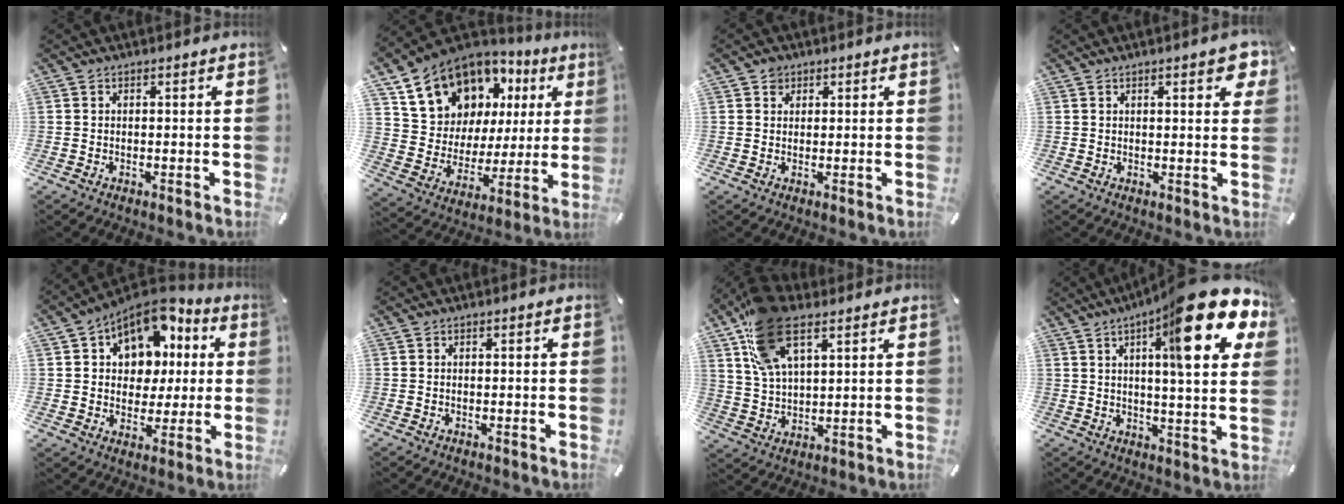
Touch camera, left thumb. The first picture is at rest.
{"total": 15.9, "force": [10.0, 11.4, 4.8], "torque": [-0.100, -0.074, 0.197]}
{"total": 2.3, "force": [1.0, 2.0, 0.3], "torque": [0.007, -0.002, 0.013]}
{"total": 4.9, "force": [2.6, 1.8, 3.7], "torque": [-0.054, -0.008, 0.041]}
{"total": 12.1, "force": [5.5, 9.8, 4.4], "torque": [-0.075, -0.038, 0.106]}
{"total": 0.0}
{"total": 15.0, "force": [8.1, 7.8, 9.9], "torque": [-0.217, -0.016, 0.149]}
{"total": 20.6, "force": [10.5, 4.1, 17.3], "torque": [-0.254, -0.059, 0.150]}